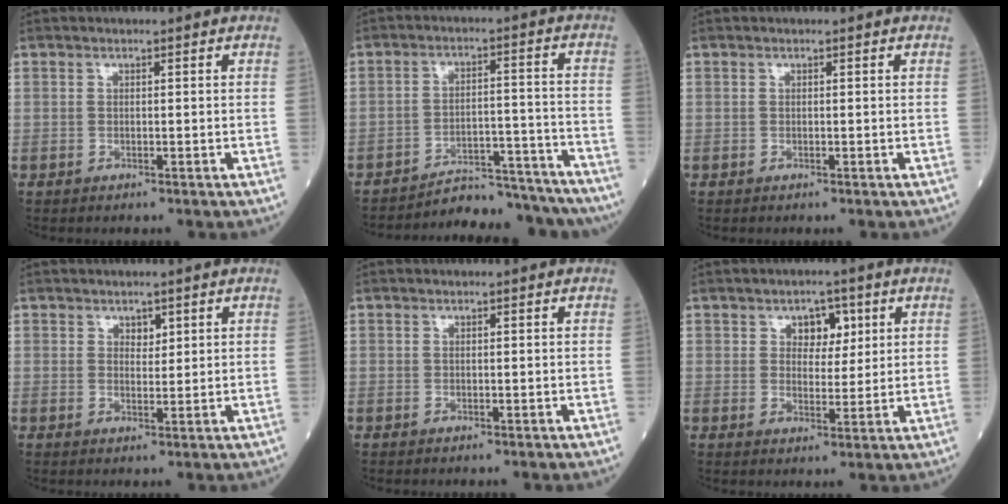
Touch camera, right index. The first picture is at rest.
{"total": 13.7, "force": [-13.4, 2.2, 1.8], "torque": [-0.006, 0.033, -0.184]}
{"total": 0.0}
{"total": 1.7, "force": [1.1, 1.0, 0.9], "torque": [-0.010, -0.002, 0.018]}
{"total": 0.0}
{"total": 4.4, "force": [1.9, 2.8, 2.8], "torque": [-0.031, 0.007, 0.028]}